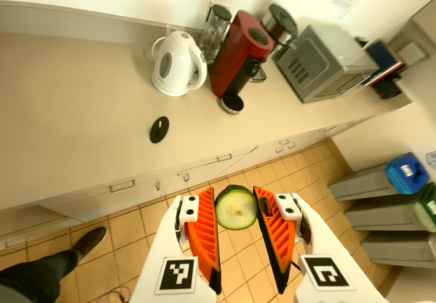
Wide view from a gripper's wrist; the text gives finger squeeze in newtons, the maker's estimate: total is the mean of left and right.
{"total": 8.7, "left": 8.8, "right": 8.5}